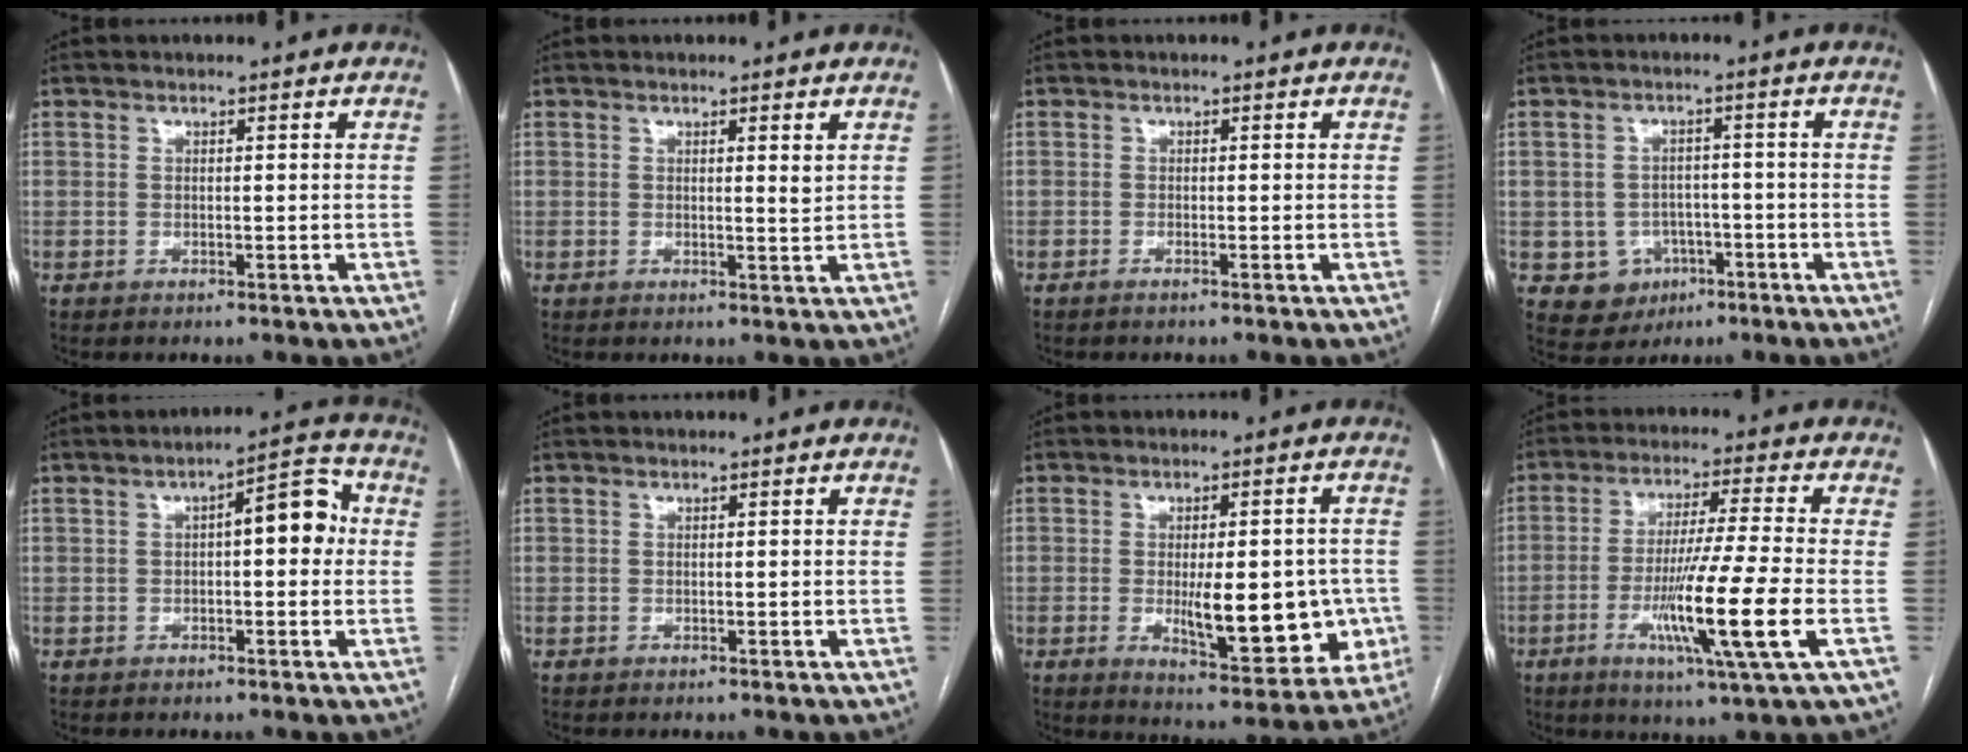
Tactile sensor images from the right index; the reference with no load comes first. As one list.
[{"total": 1.6, "force": [0.6, 0.0, 1.4], "torque": [-0.023, -0.004, 0.008]}, {"total": 0.6, "force": [-0.5, -0.1, 0.4], "torque": [-0.008, 0.000, -0.009]}, {"total": 6.3, "force": [-2.4, 5.6, 1.4], "torque": [-0.019, 0.009, -0.026]}, {"total": 7.3, "force": [0.7, 2.4, 6.8], "torque": [-0.091, 0.032, 0.007]}, {"total": 0.0}, {"total": 13.9, "force": [-2.5, 4.9, 12.8], "torque": [-0.169, -0.002, -0.021]}, {"total": 13.6, "force": [-4.1, -1.3, 12.9], "torque": [-0.242, -0.026, -0.077]}]